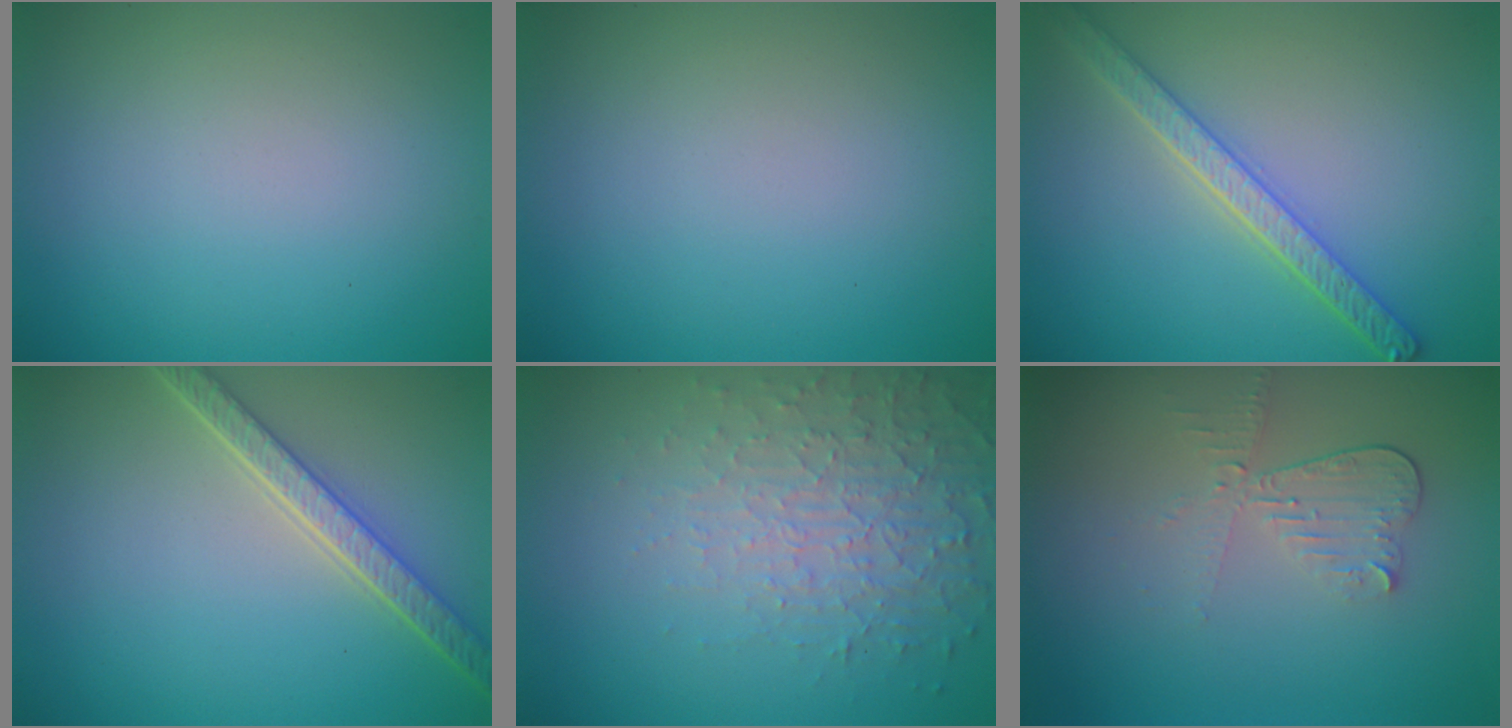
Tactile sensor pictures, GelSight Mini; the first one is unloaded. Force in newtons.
{"total": 0.0}
{"total": 4.3, "press": 3.9, "slide": 1.9}
{"total": 4.1, "press": 3.4, "slide": 2.2}
{"total": 5.3, "press": 3.4, "slide": 4.1}
{"total": 3.0, "press": 2.6, "slide": 1.4}